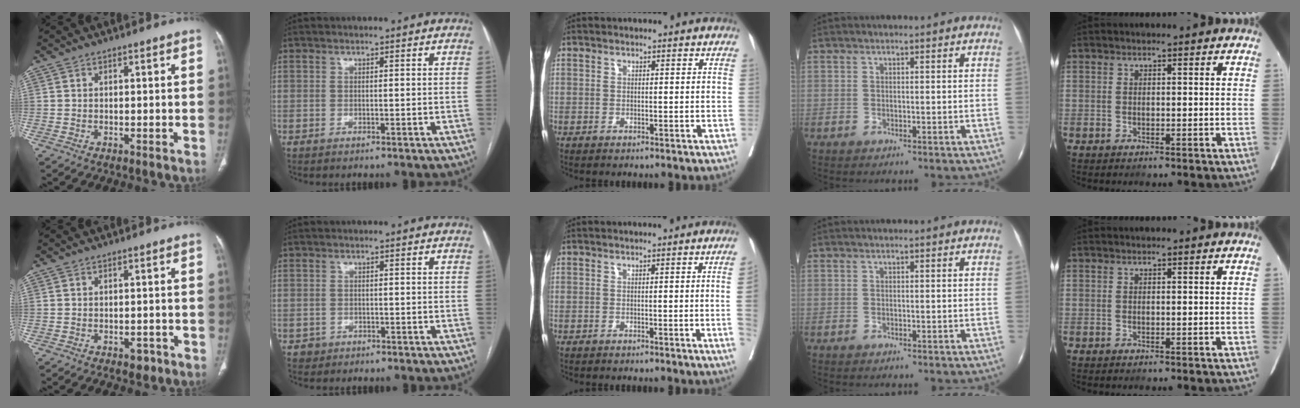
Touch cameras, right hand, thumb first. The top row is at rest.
{"thumb": {"total": 2.0, "force": [-1.1, 1.3, 1.1], "torque": [-0.006, 0.004, -0.009]}, "index": {"total": 1.5, "force": [-0.8, 1.3, -0.1], "torque": [0.000, 0.007, -0.011]}, "middle": {"total": 3.0, "force": [-0.7, -0.6, 2.9], "torque": [-0.037, 0.000, -0.009]}}